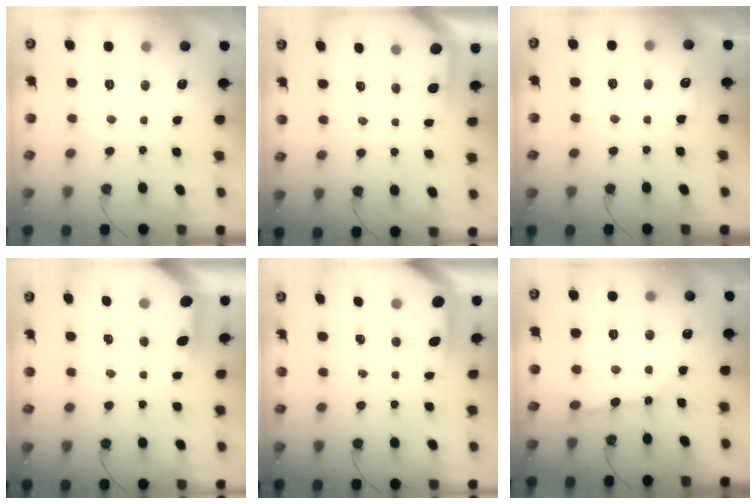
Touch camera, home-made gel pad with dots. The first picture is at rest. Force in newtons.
{"total": 1.7, "press": 1.7, "slide": 0.2}
{"total": 4.6, "press": 4.5, "slide": 0.5}
{"total": 4.0, "press": 4.0, "slide": 0.3}
{"total": 3.8, "press": 3.8, "slide": 0.2}
{"total": 6.8, "press": 6.8, "slide": 0.7}